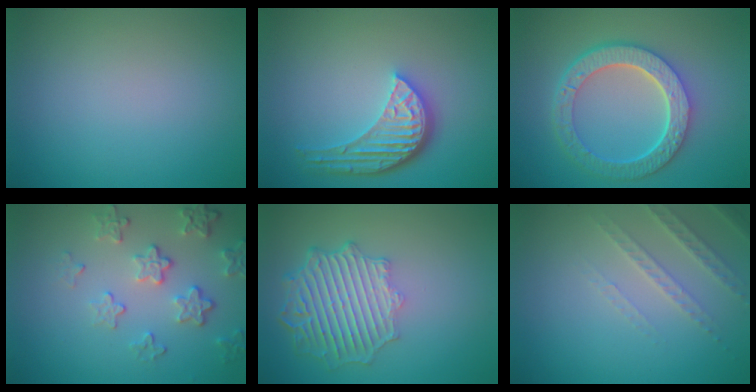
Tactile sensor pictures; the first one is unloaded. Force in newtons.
{"total": 5.2, "press": 3.9, "slide": 3.5}
{"total": 6.4, "press": 4.9, "slide": 4.1}
{"total": 4.1, "press": 3.2, "slide": 2.7}
{"total": 6.5, "press": 5.0, "slide": 4.1}
{"total": 2.5, "press": 2.4, "slide": 0.7}